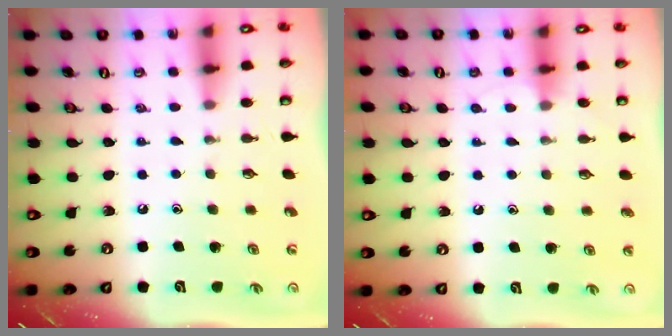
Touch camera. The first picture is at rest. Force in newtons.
{"total": 2.7, "press": 2.7, "slide": 0.3}